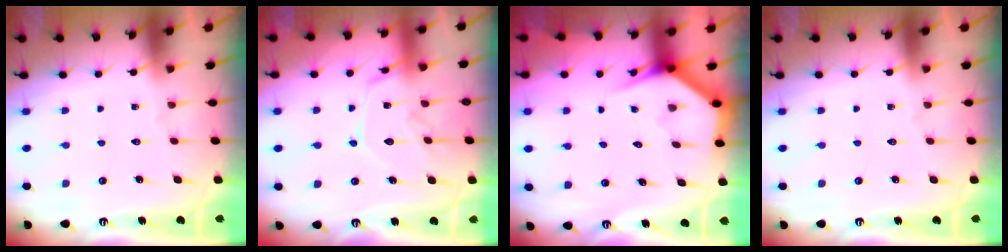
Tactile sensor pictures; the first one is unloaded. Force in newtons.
{"total": 13.0, "press": 13.0, "slide": 0.8}
{"total": 3.5, "press": 3.5, "slide": 0.2}
{"total": 0.0}